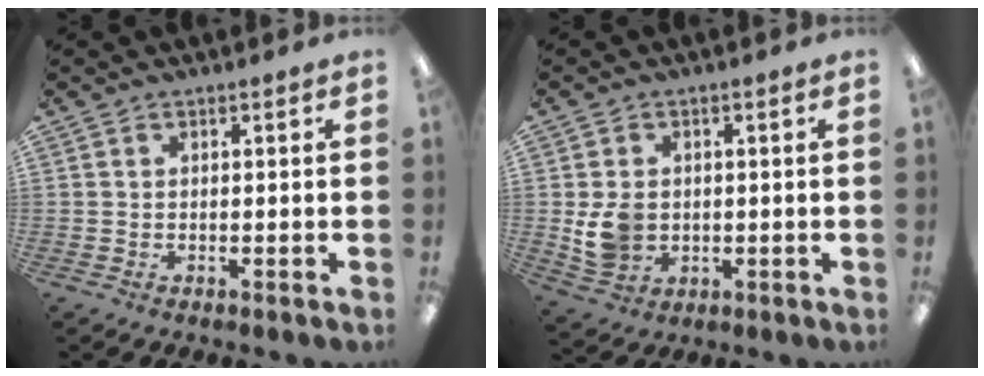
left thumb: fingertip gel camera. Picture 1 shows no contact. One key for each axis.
{"total": 6.4, "fx": 0.1, "fy": 5.5, "fz": 3.3, "tx": -0.062, "ty": 0.005, "tz": 0.004}